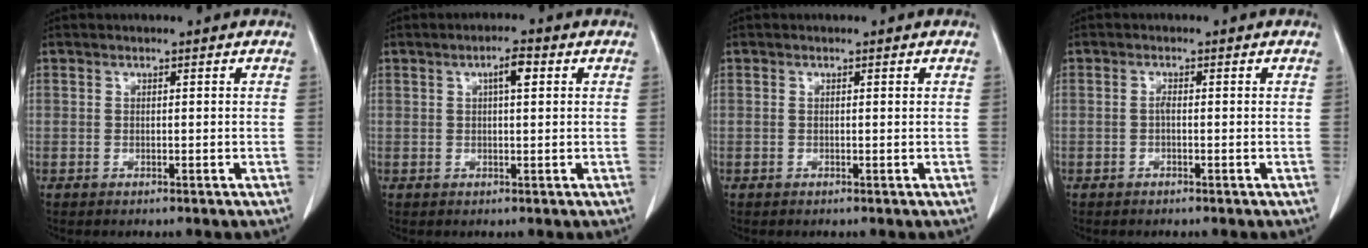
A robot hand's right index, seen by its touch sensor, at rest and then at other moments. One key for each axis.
{"total": 3.1, "fx": 1.2, "fy": 0.7, "fz": 2.8, "tx": -0.044, "ty": 0.006, "tz": 0.017}
{"total": 0.0}
{"total": 0.7, "fx": -0.1, "fy": 0.3, "fz": 0.7, "tx": -0.012, "ty": 0.002, "tz": -0.005}